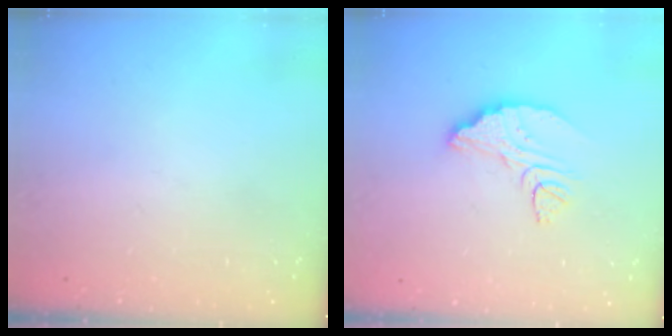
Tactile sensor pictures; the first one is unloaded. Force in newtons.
{"total": 7.7, "press": 7.7, "slide": 0.5}